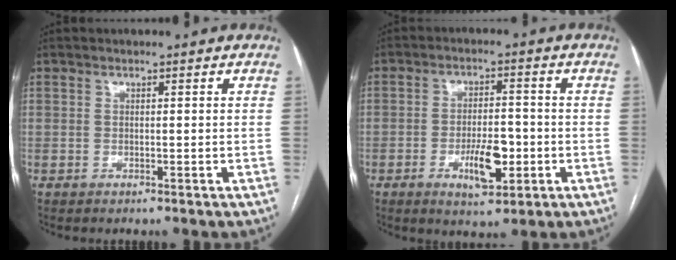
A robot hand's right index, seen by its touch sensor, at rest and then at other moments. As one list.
[{"total": 7.2, "force": [-2.3, 2.6, 6.3], "torque": [-0.107, -0.001, -0.032]}]